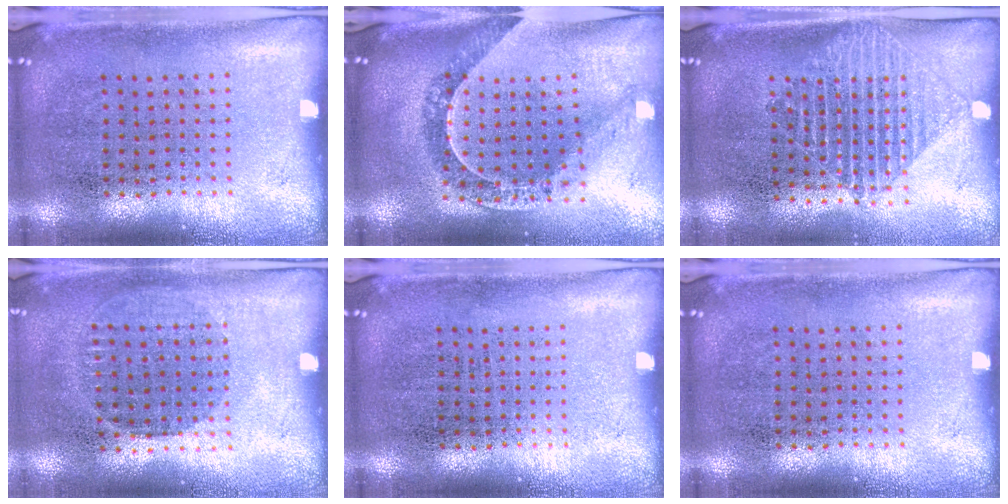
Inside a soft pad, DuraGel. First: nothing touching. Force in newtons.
{"total": 1.1, "press": 1.1, "slide": 0.2}
{"total": 1.4, "press": 1.2, "slide": 0.6}
{"total": 1.0, "press": 0.9, "slide": 0.4}
{"total": 0.0}
{"total": 0.0}